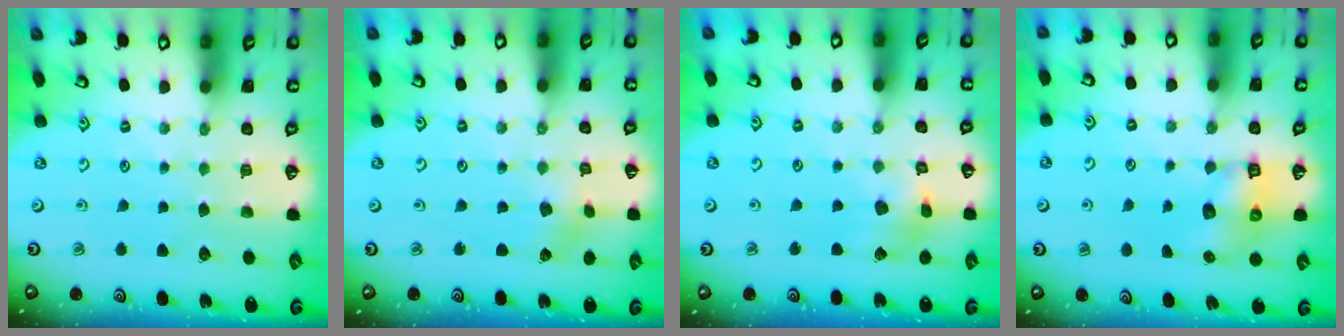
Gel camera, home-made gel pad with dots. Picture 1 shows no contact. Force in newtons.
{"total": 1.9, "press": 1.9, "slide": 0.2}
{"total": 7.8, "press": 7.7, "slide": 1.0}
{"total": 7.4, "press": 7.3, "slide": 1.1}